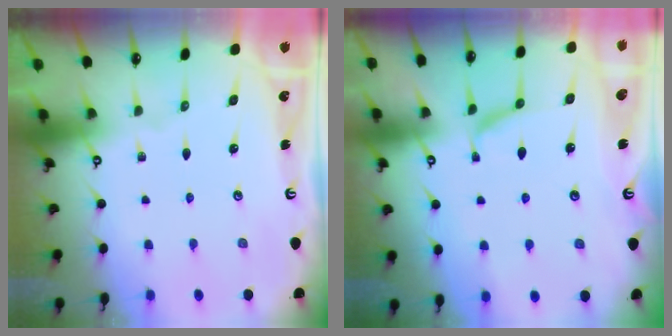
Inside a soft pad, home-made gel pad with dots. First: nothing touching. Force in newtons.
{"total": 2.3, "press": 2.0, "slide": 1.1}